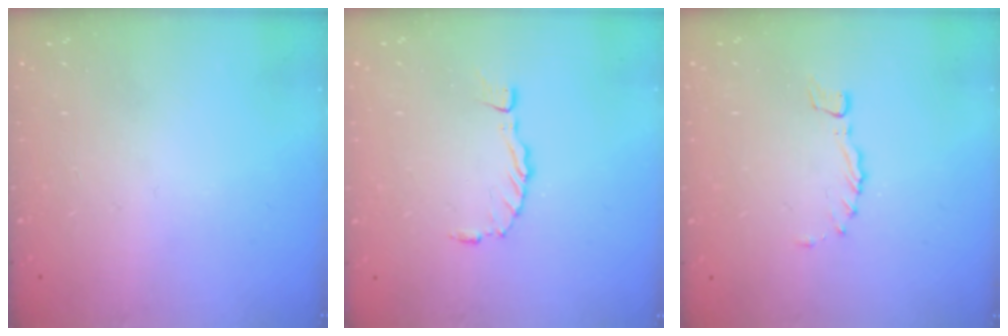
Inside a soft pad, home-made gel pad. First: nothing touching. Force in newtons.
{"total": 0.8, "press": 0.8, "slide": 0.1}
{"total": 0.0}